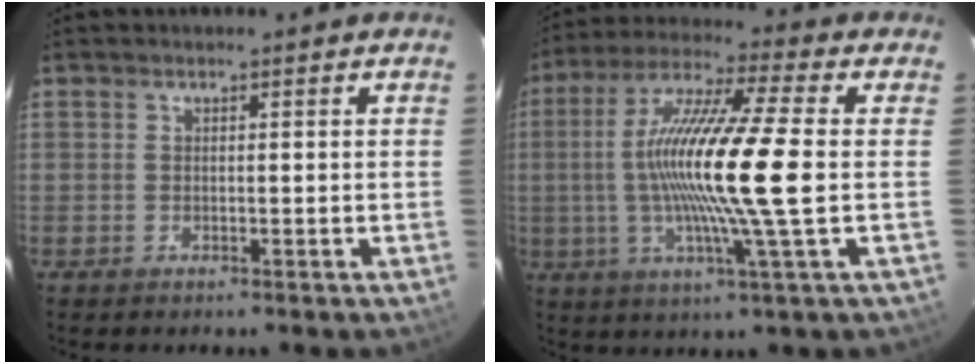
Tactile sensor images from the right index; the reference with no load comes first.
{"total": 17.8, "force": [-0.7, -0.5, 17.7], "torque": [-0.328, -0.002, -0.021]}